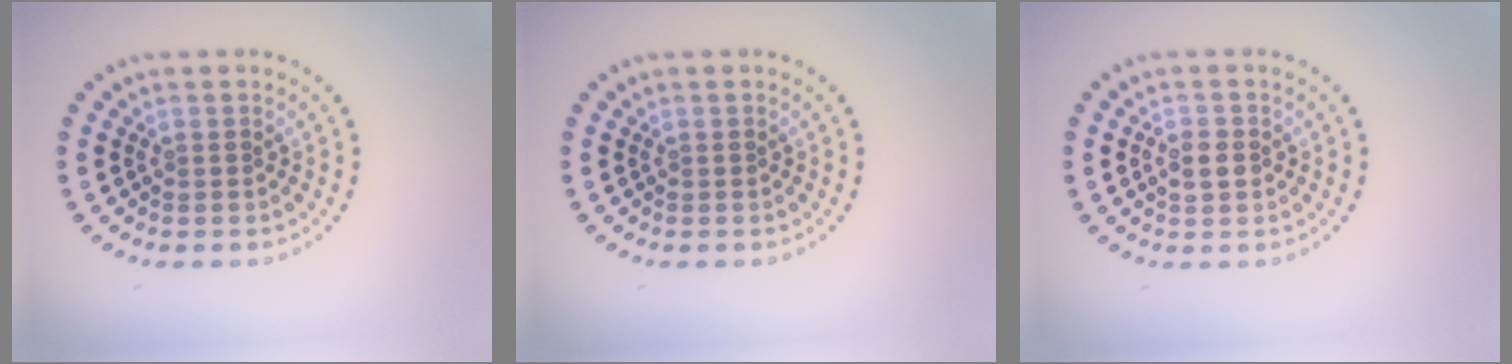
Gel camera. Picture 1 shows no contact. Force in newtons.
{"total": 0.0}
{"total": 1.6, "press": 1.6, "slide": 0.0}